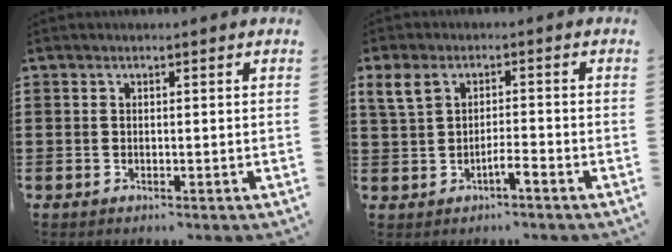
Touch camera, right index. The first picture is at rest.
{"total": 3.9, "force": [-0.7, 1.8, 3.4], "torque": [-0.072, 0.006, -0.016]}